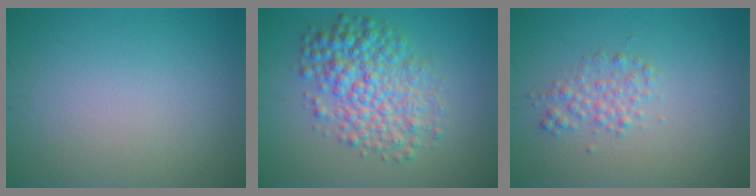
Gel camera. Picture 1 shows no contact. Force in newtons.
{"total": 6.1, "press": 6.1, "slide": 0.0}
{"total": 2.0, "press": 2.0, "slide": 0.0}